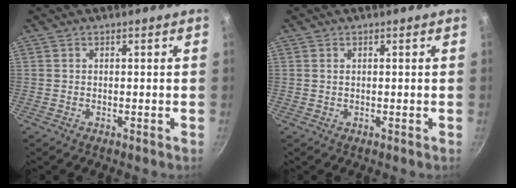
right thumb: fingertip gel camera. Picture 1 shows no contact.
{"total": 0.7, "force": [0.2, 0.4, 0.5], "torque": [-0.009, 0.001, 0.004]}